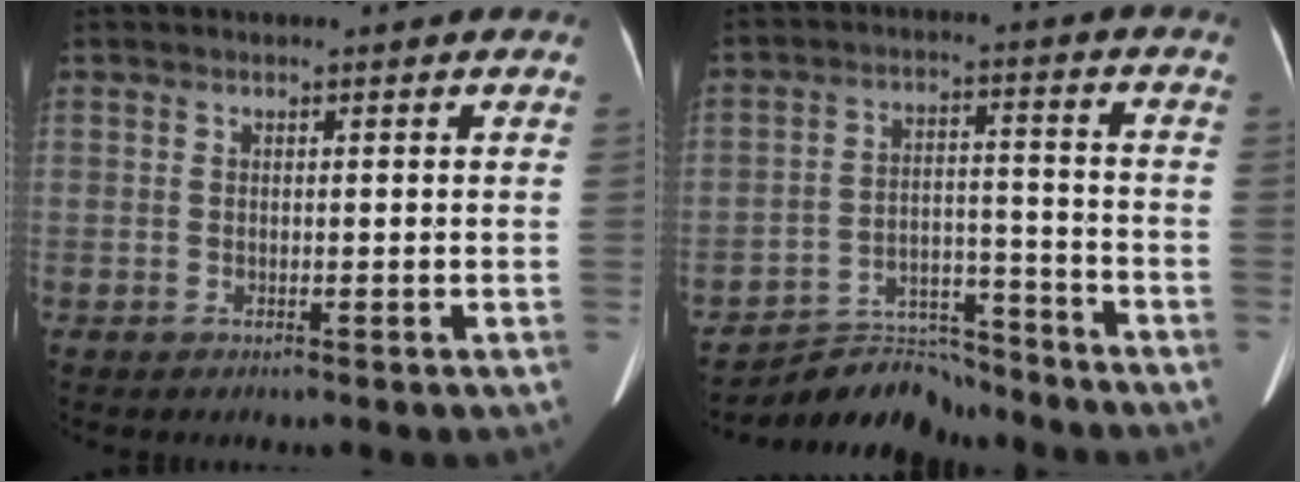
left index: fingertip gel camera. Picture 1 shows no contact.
{"total": 10.2, "force": [-9.9, 2.2, 0.1], "torque": [-0.004, 0.025, -0.163]}